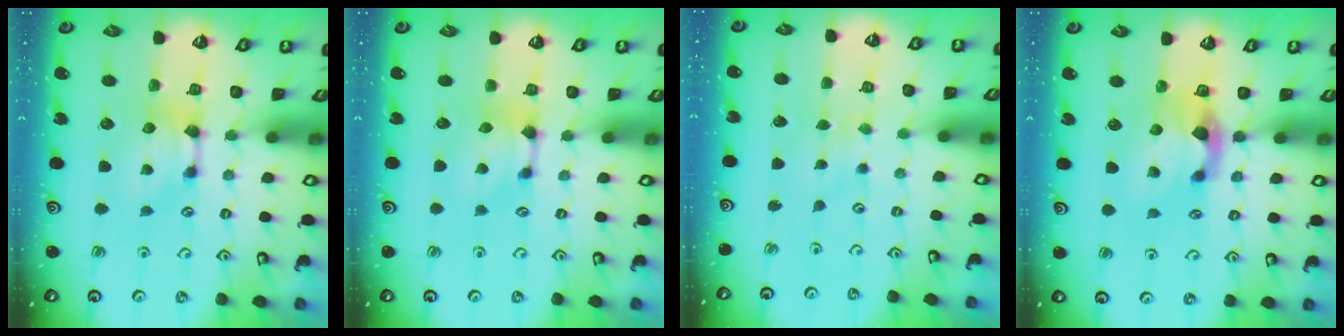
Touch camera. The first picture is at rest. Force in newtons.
{"total": 0.8, "press": 0.5, "slide": 0.6}
{"total": 1.8, "press": 1.8, "slide": 0.1}
{"total": 2.9, "press": 2.6, "slide": 1.3}